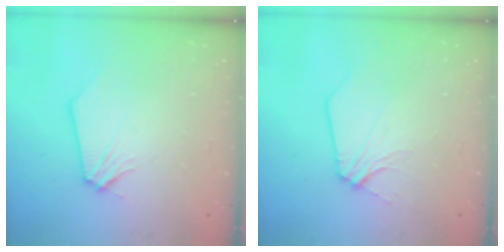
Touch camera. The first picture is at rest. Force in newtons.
{"total": 3.9, "press": 3.9, "slide": 0.4}